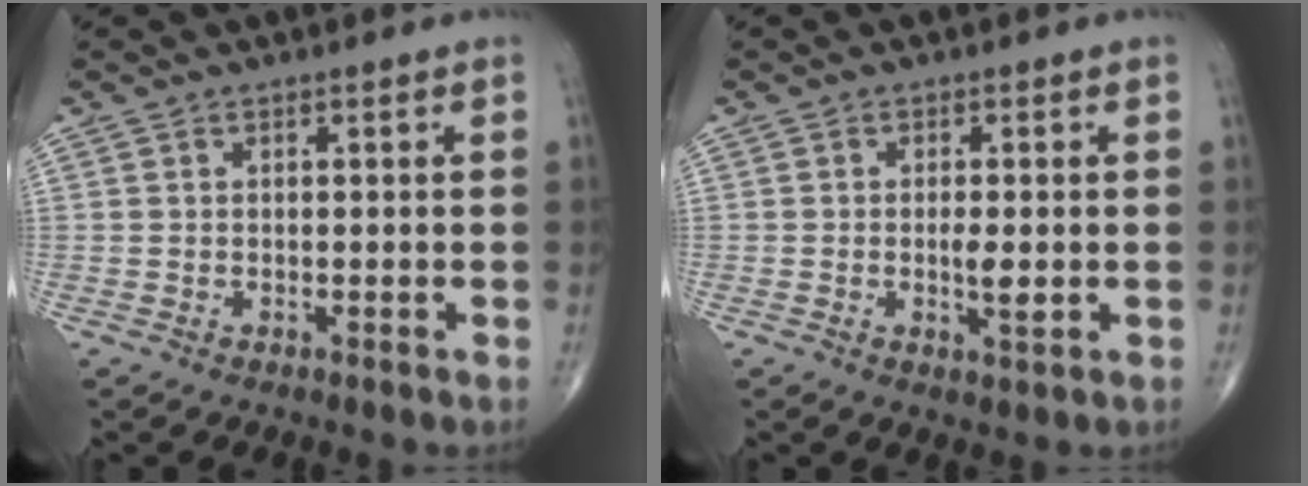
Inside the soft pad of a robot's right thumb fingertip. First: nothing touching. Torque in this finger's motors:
{"motor_torque": [2.04, 1.90, 0.14, -0.32, -0.01]}